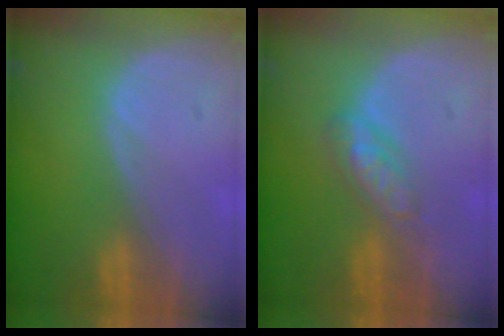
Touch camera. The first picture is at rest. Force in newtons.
{"total": 4.6, "press": 4.3, "slide": 1.5}